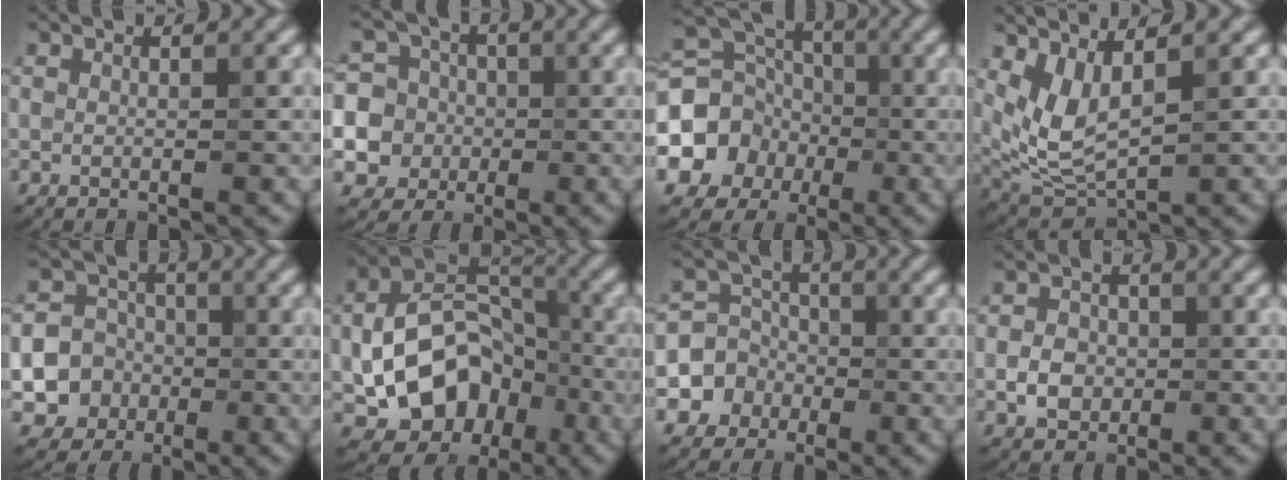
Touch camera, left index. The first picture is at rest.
{"total": 11.7, "force": [-1.8, 11.2, 2.9], "torque": [-0.087, 0.004, -0.043]}
{"total": 8.9, "force": [-2.2, 8.0, 3.2], "torque": [-0.058, 0.001, -0.064]}
{"total": 4.0, "force": [1.5, 1.5, 3.4], "torque": [-0.081, -0.013, 0.040]}
{"total": 7.2, "force": [-2.3, 6.8, 1.2], "torque": [-0.002, -0.006, -0.057]}
{"total": 11.2, "force": [-3.0, 8.0, 7.2], "torque": [-0.114, 0.000, -0.051]}
{"total": 4.4, "force": [-1.4, 4.1, 0.5], "torque": [0.027, 0.008, -0.049]}
{"total": 2.6, "force": [-0.6, 2.2, 1.3], "torque": [-0.018, 0.000, -0.016]}